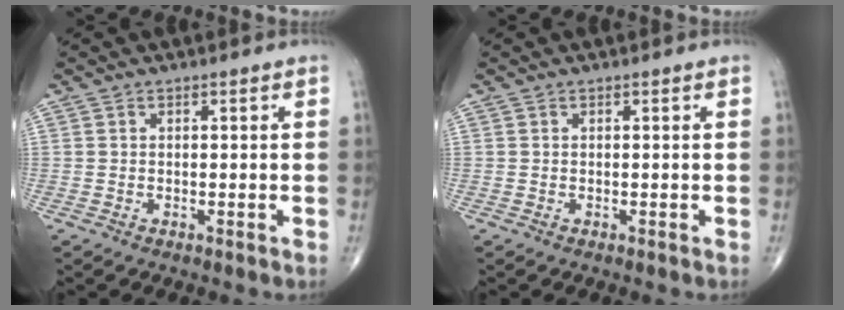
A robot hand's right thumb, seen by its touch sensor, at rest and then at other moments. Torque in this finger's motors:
{"motor_torque": [0.02, 0.01, 0.01, 0.00, 0.00]}